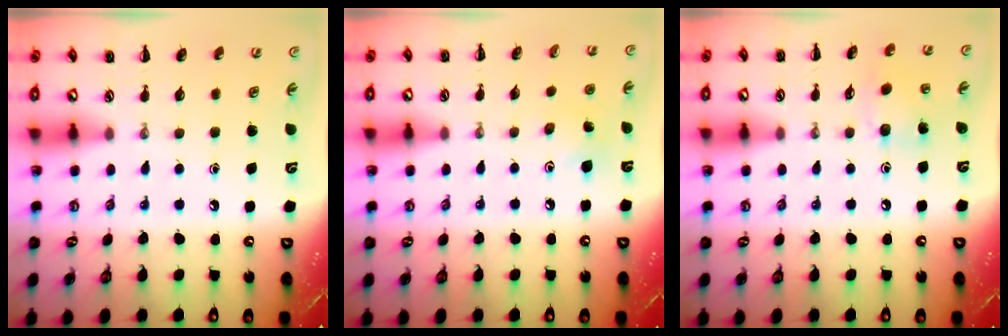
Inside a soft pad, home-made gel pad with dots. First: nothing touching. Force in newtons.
{"total": 2.9, "press": 2.8, "slide": 0.8}
{"total": 7.4, "press": 7.3, "slide": 0.6}